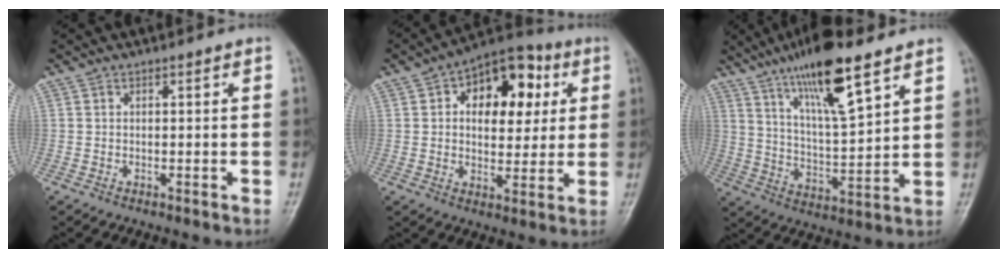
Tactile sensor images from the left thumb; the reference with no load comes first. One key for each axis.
{"total": 15.7, "fx": 4.5, "fy": 9.7, "fz": 11.5, "tx": -0.110, "ty": 0.007, "tz": 0.062}
{"total": 15.6, "fx": 9.9, "fy": 3.3, "fz": 11.6, "tx": -0.193, "ty": -0.047, "tz": 0.183}